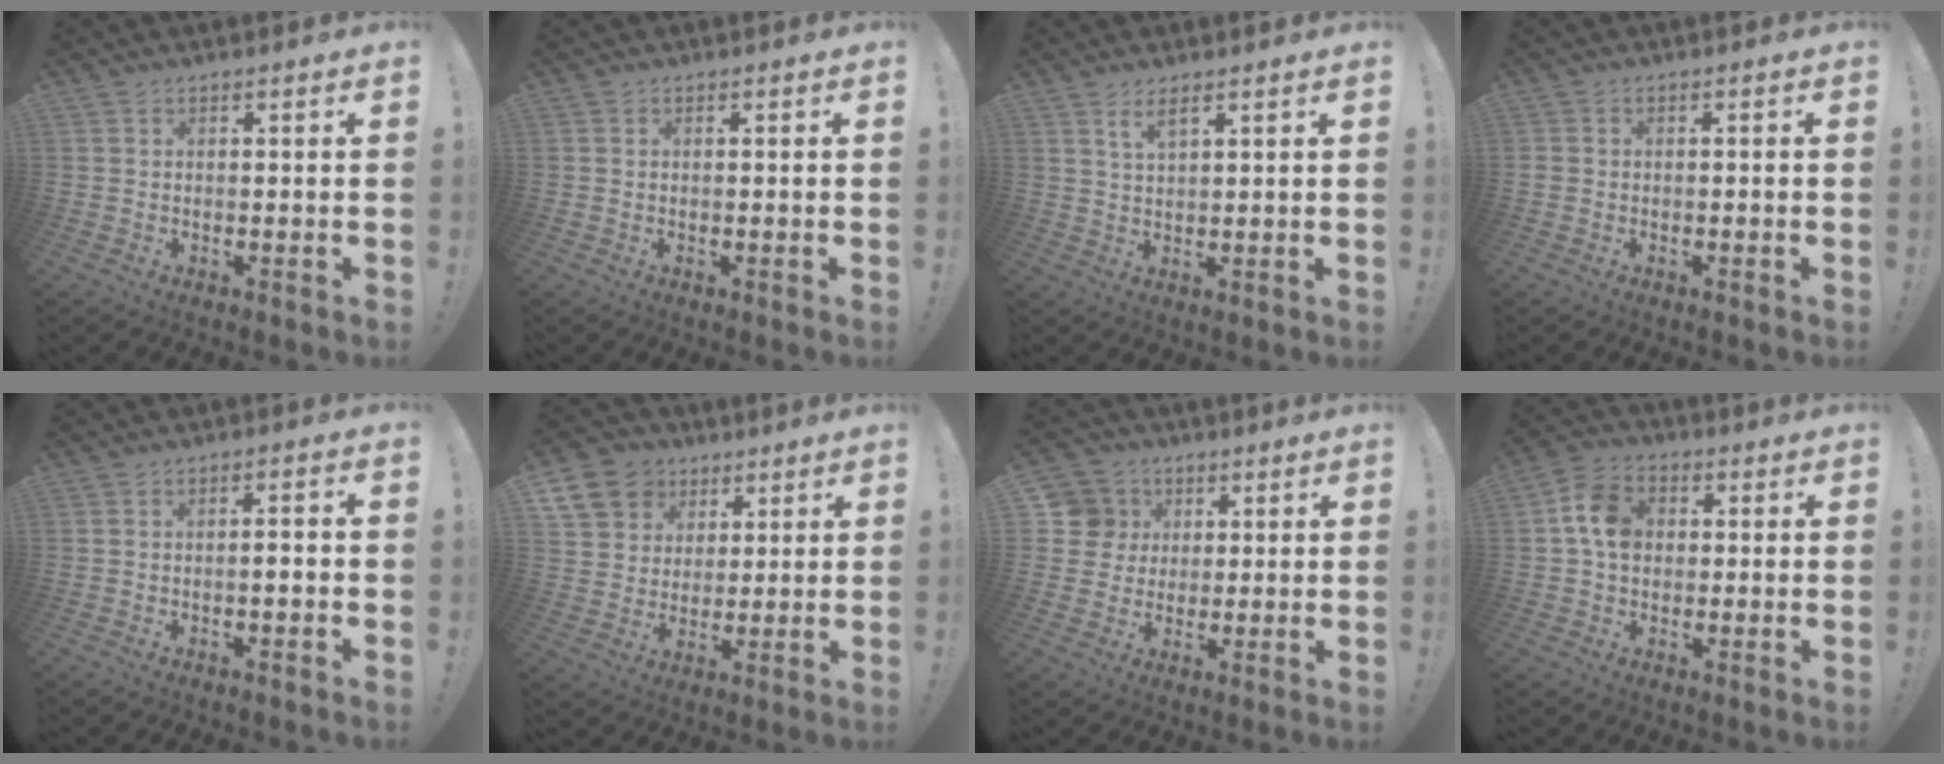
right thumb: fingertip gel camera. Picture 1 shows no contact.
{"total": 0.5, "force": [0.4, 0.4, -0.2], "torque": [0.003, 0.002, 0.006]}
{"total": 3.8, "force": [2.5, 0.9, 2.8], "torque": [-0.043, -0.013, 0.041]}
{"total": 1.1, "force": [-0.9, 0.7, 0.3], "torque": [-0.003, 0.003, -0.015]}
{"total": 2.5, "force": [-1.1, 0.2, 2.3], "torque": [-0.038, 0.000, -0.020]}
{"total": 12.5, "force": [5.4, 10.4, 4.3], "torque": [-0.064, -0.025, 0.111]}
{"total": 9.1, "force": [1.7, 8.7, 1.8], "torque": [-0.017, -0.002, 0.038]}
{"total": 10.5, "force": [1.2, 8.2, 6.5], "torque": [-0.113, 0.021, 0.029]}